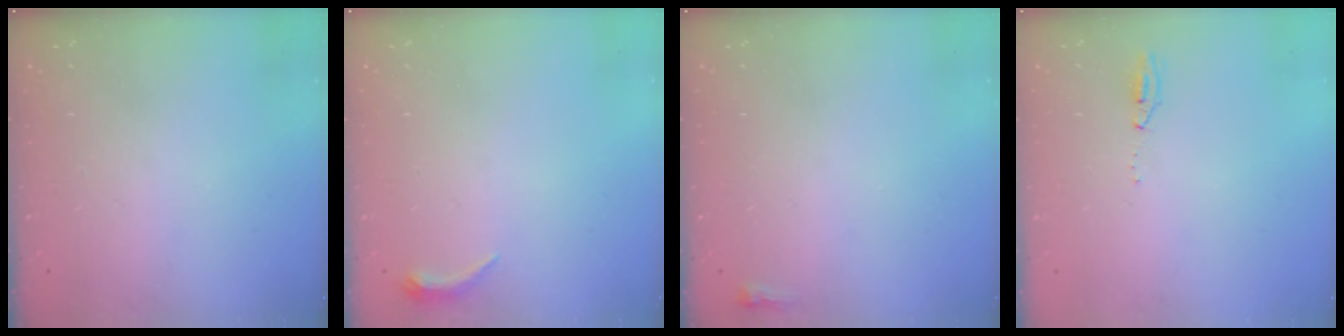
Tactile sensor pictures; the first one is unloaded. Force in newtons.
{"total": 4.8, "press": 4.7, "slide": 0.9}
{"total": 2.2, "press": 2.2, "slide": 0.6}
{"total": 15.0, "press": 4.8, "slide": 14.3}